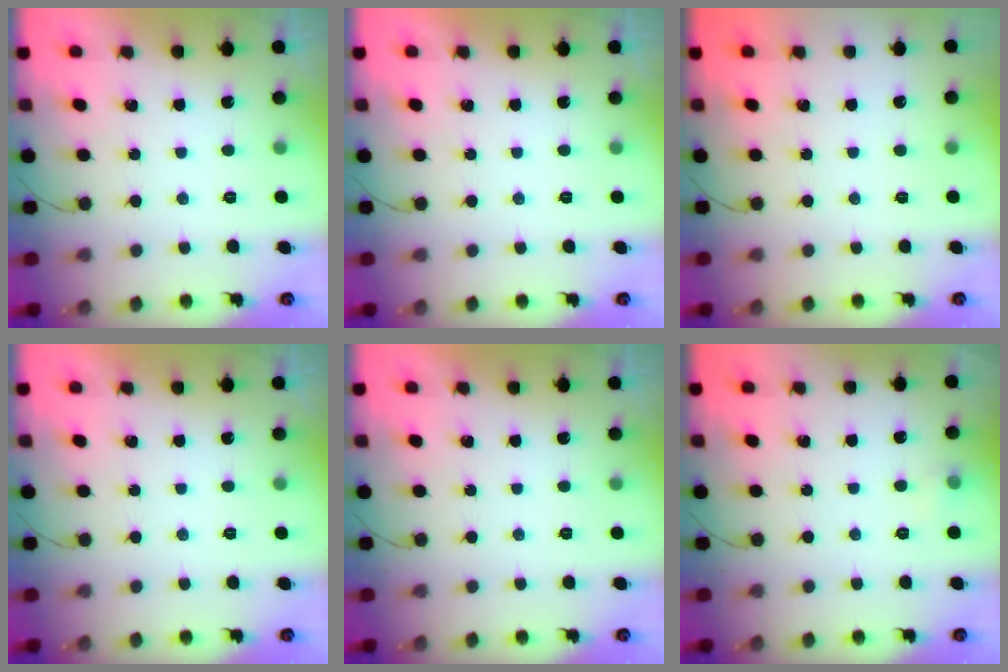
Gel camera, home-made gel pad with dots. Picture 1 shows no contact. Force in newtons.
{"total": 0.0}
{"total": 0.0}
{"total": 0.0}
{"total": 0.0}
{"total": 4.9, "press": 4.7, "slide": 1.3}